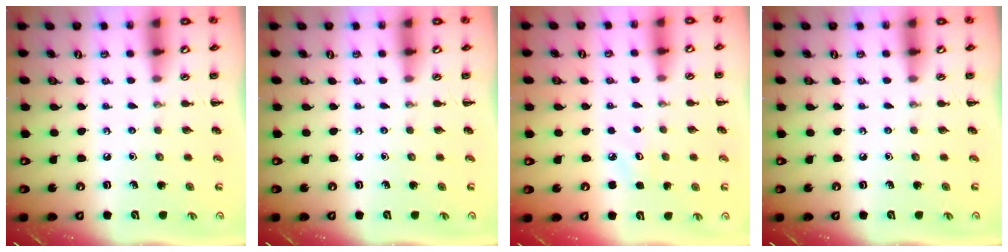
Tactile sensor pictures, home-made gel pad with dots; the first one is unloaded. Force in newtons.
{"total": 0.0}
{"total": 3.4, "press": 3.3, "slide": 1.1}
{"total": 0.0}